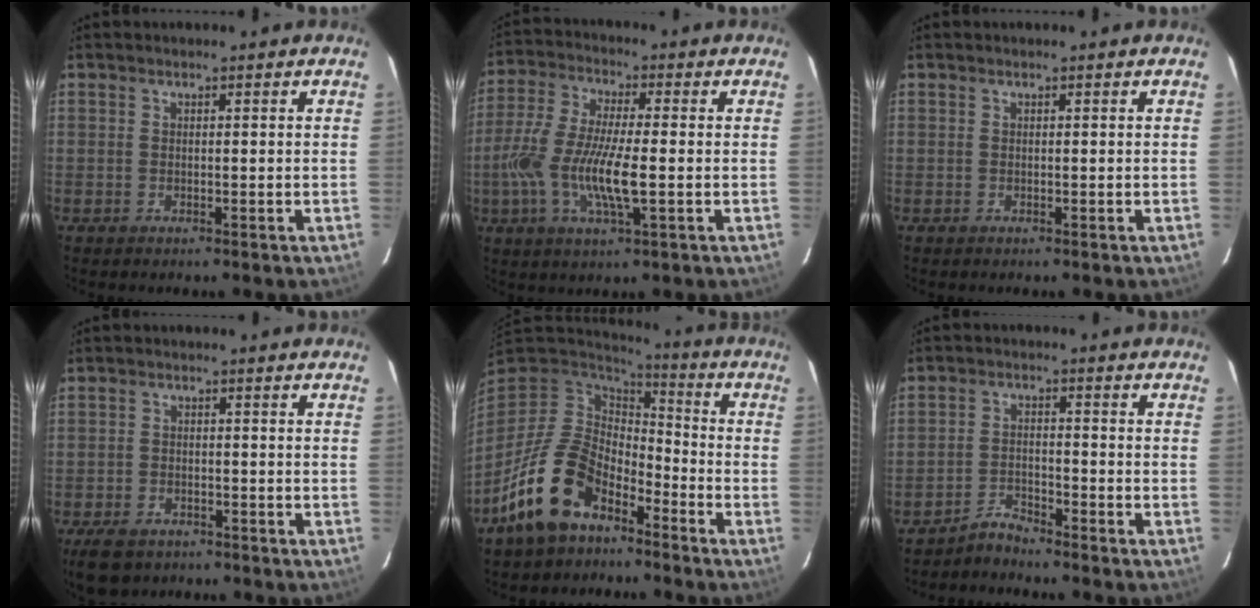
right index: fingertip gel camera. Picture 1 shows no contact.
{"total": 13.0, "force": [-2.7, 3.0, 12.4], "torque": [-0.259, -0.008, -0.056]}
{"total": 0.0}
{"total": 6.9, "force": [-4.9, 4.0, 2.8], "torque": [-0.078, -0.001, -0.080]}
{"total": 15.5, "force": [-9.1, 9.1, 8.7], "torque": [-0.188, 0.001, -0.162]}
{"total": 4.3, "force": [-4.1, 0.9, 0.6], "torque": [-0.023, 0.012, -0.075]}